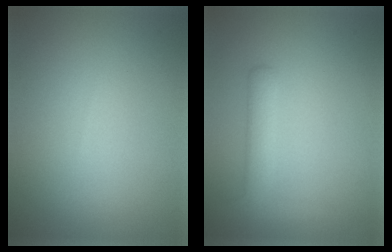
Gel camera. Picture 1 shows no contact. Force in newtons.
{"total": 2.8, "press": 2.8, "slide": 0.2}